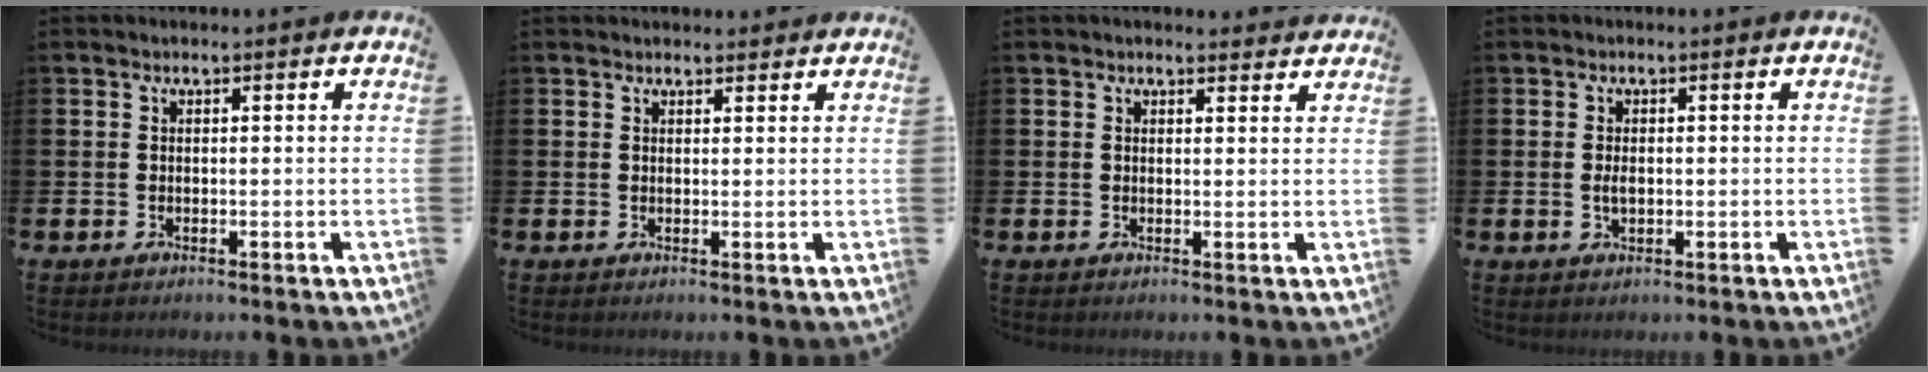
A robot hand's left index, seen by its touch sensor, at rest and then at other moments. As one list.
[{"total": 1.6, "force": [1.5, 0.6, 0.0], "torque": [0.012, -0.005, 0.025]}, {"total": 1.6, "force": [1.6, 0.4, 0.0], "torque": [0.004, -0.005, 0.028]}, {"total": 1.7, "force": [0.0, 0.9, 1.4], "torque": [-0.024, 0.002, -0.003]}]